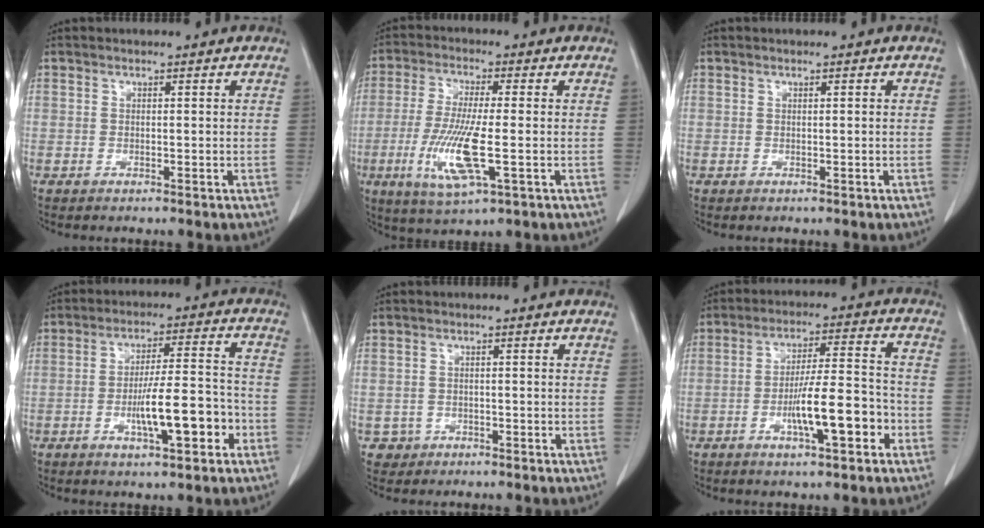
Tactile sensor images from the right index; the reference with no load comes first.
{"total": 10.4, "force": [-2.6, 1.3, 10.0], "torque": [-0.208, -0.020, -0.048]}
{"total": 0.0}
{"total": 10.2, "force": [-3.7, 1.9, 9.3], "torque": [-0.154, 0.013, -0.055]}
{"total": 2.3, "force": [-1.0, 2.1, -0.2], "torque": [0.008, 0.011, -0.016]}
{"total": 10.1, "force": [-3.8, 1.6, 9.2], "torque": [-0.155, 0.011, -0.060]}